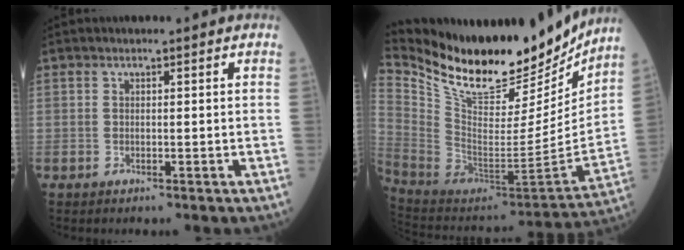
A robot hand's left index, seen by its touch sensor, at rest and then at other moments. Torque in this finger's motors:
{"motor_torque": [0.29, -0.69, 0.25, 0.05]}